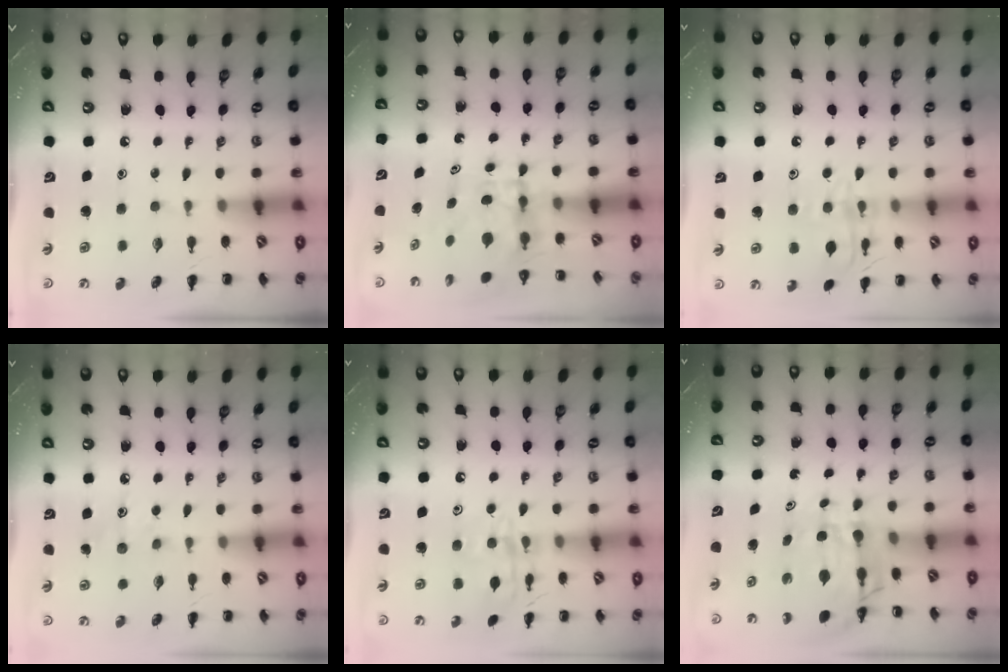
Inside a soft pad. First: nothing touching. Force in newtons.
{"total": 4.6, "press": 4.6, "slide": 0.5}
{"total": 12.5, "press": 12.5, "slide": 0.7}
{"total": 4.4, "press": 4.1, "slide": 1.6}
{"total": 12.2, "press": 12.2, "slide": 0.6}
{"total": 6.9, "press": 6.6, "slide": 2.2}